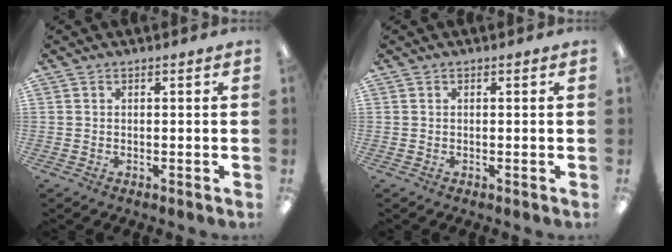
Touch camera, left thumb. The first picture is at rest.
{"total": 0.0}